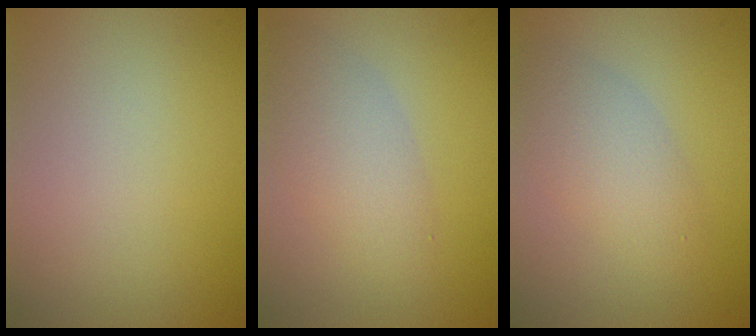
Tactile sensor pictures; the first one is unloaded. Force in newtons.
{"total": 3.8, "press": 3.8, "slide": 0.0}
{"total": 3.4, "press": 3.4, "slide": 0.3}